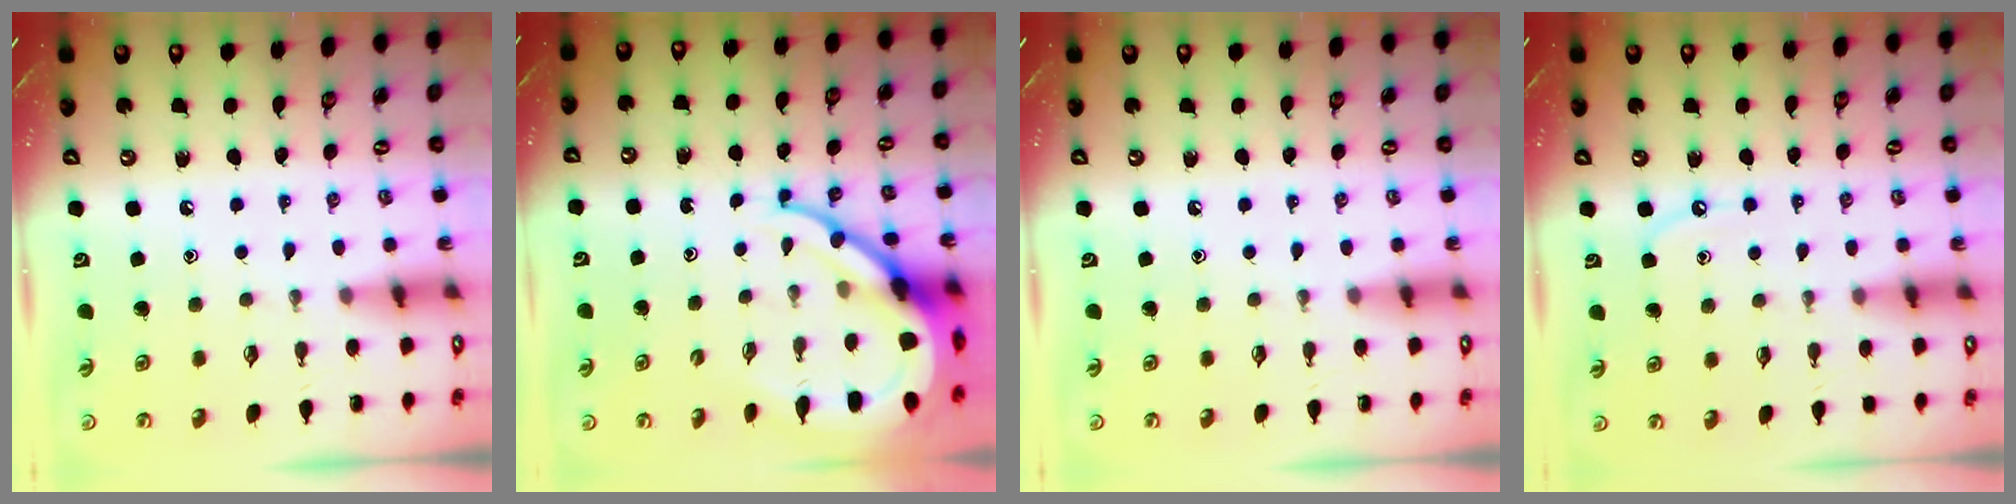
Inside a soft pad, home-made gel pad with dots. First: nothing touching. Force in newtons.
{"total": 13.1, "press": 13.0, "slide": 1.3}
{"total": 0.0}
{"total": 5.3, "press": 5.3, "slide": 0.5}